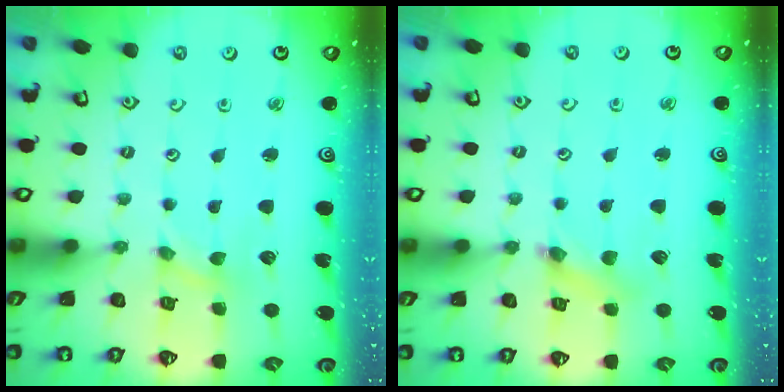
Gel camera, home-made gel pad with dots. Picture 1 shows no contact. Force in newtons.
{"total": 2.8, "press": 2.8, "slide": 0.4}